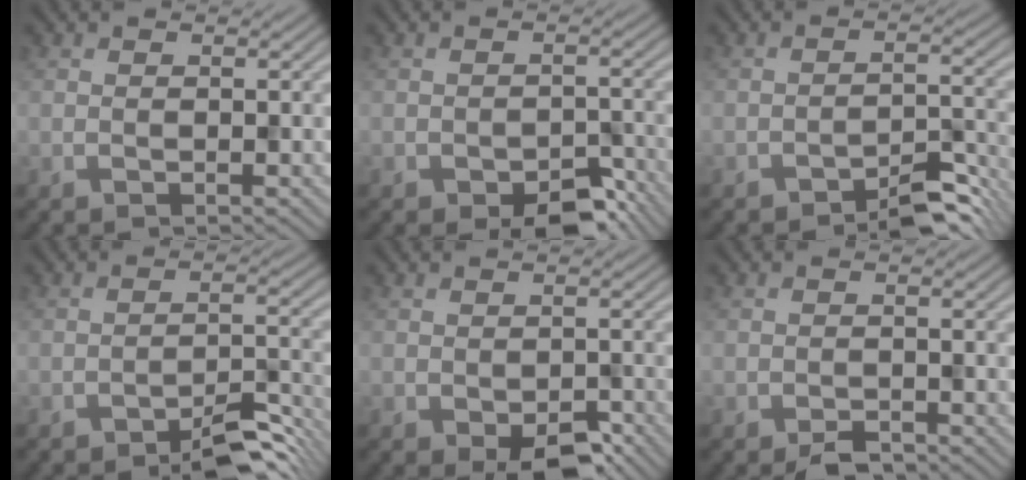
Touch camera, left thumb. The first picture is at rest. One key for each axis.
{"total": 5.4, "fx": -3.6, "fy": 2.5, "fz": 3.3, "tx": -0.043, "ty": -0.002, "tz": -0.048}
{"total": 4.6, "fx": -3.5, "fy": 1.2, "fz": 2.7, "tx": -0.034, "ty": 0.010, "tz": -0.056}
{"total": 5.4, "fx": -4.0, "fy": 1.5, "fz": 3.3, "tx": -0.042, "ty": 0.009, "tz": -0.062}
{"total": 4.0, "fx": -2.4, "fy": 1.9, "fz": 2.6, "tx": -0.037, "ty": -0.007, "tz": -0.030}
{"total": 2.0, "fx": -1.6, "fy": 0.7, "fz": 0.9, "tx": -0.014, "ty": -0.002, "tz": -0.029}